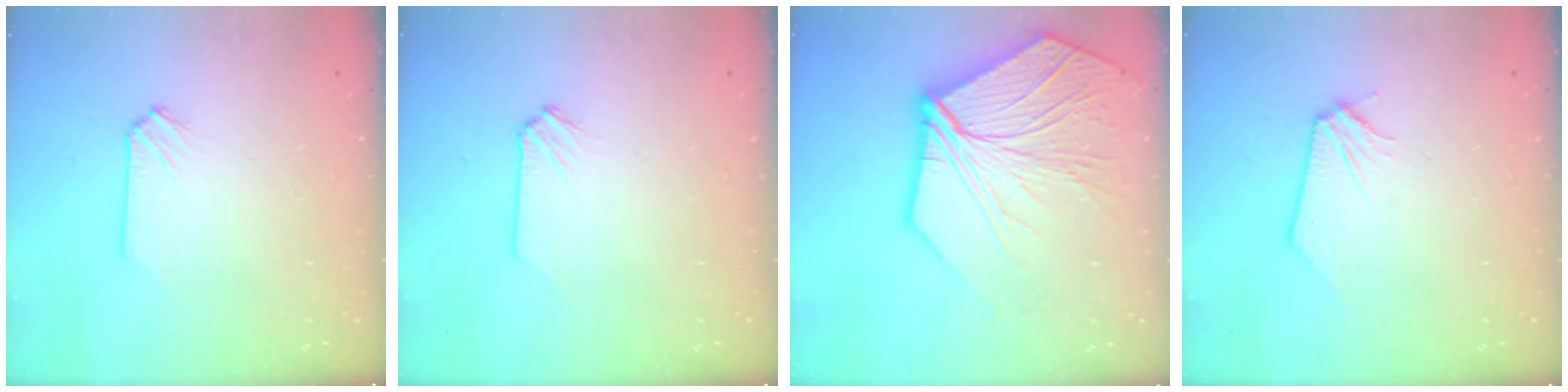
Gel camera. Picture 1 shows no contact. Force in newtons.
{"total": 0.0}
{"total": 18.9, "press": 18.7, "slide": 2.2}
{"total": 0.0}